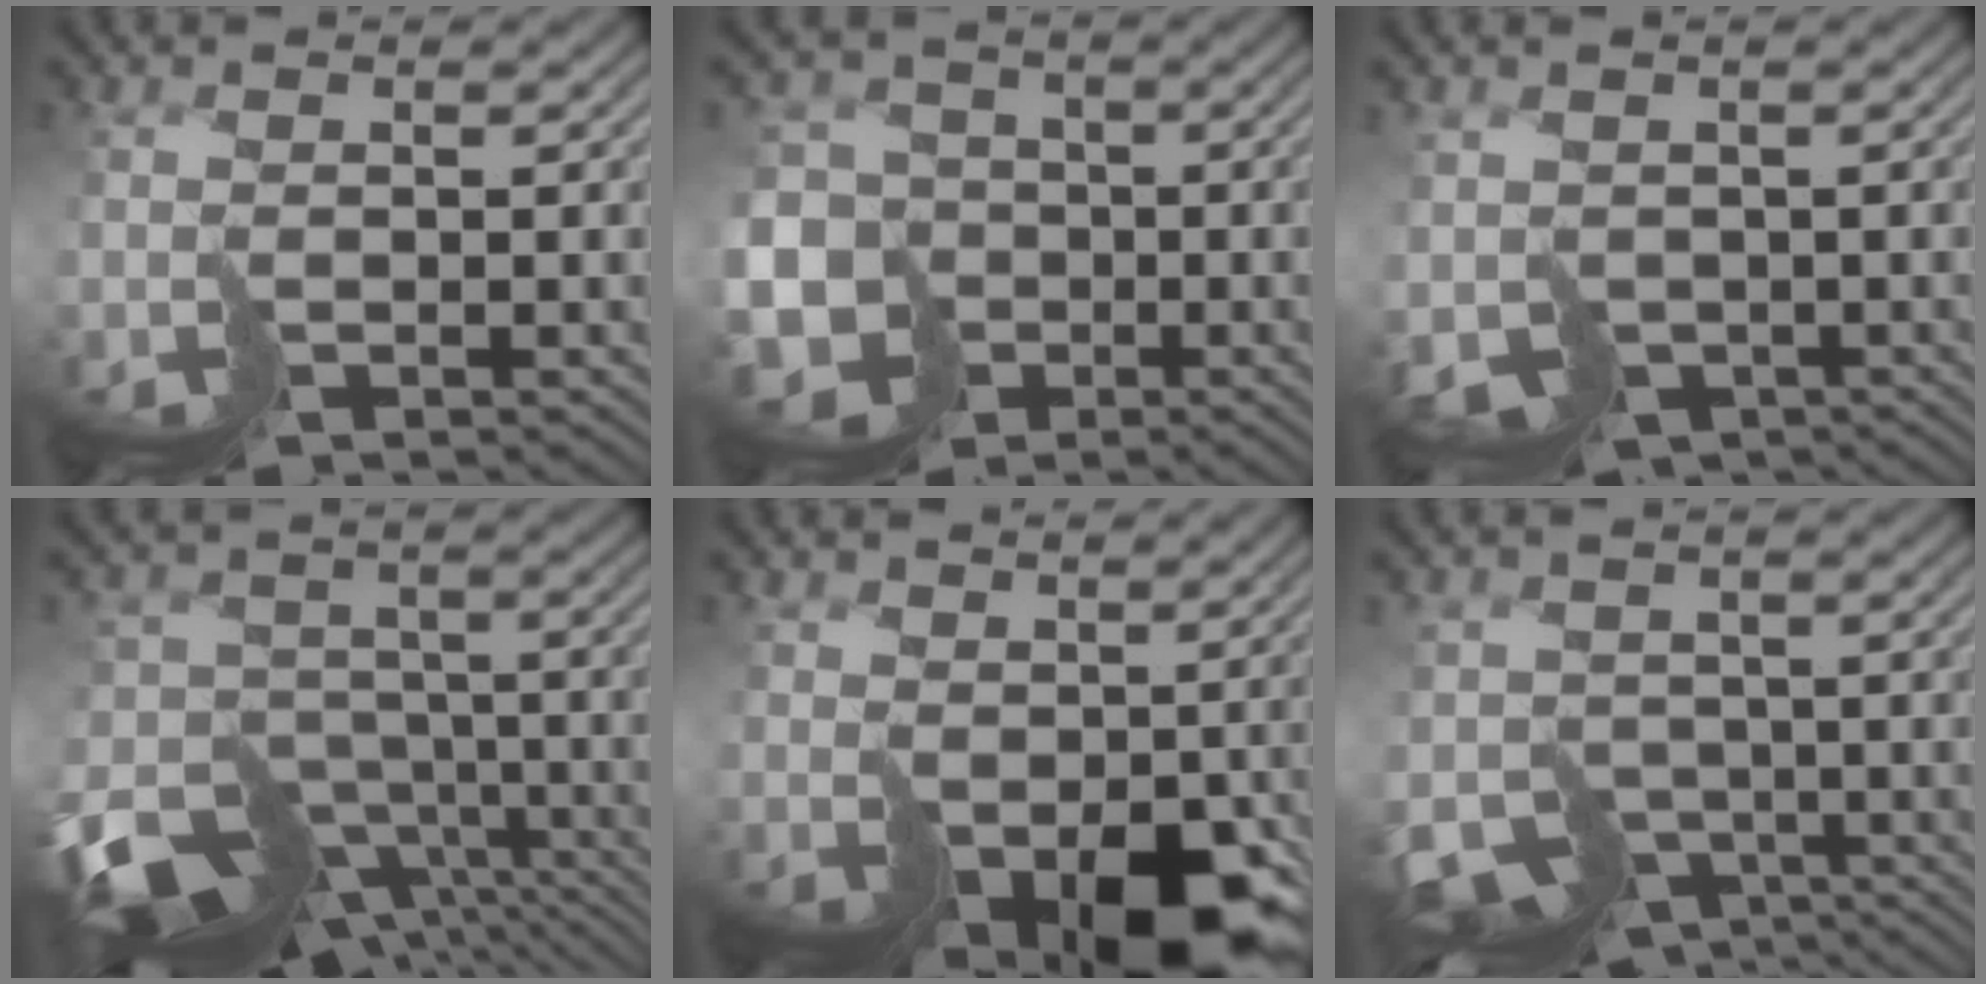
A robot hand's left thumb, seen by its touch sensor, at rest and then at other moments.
{"total": 12.7, "force": [-5.8, 10.5, 4.2], "torque": [-0.118, -0.057, -0.103]}
{"total": 3.6, "force": [-0.8, 3.3, 1.4], "torque": [-0.032, -0.033, -0.007]}
{"total": 15.2, "force": [-9.6, 9.0, 7.6], "torque": [-0.176, -0.038, -0.121]}
{"total": 9.4, "force": [-0.2, 6.3, 7.0], "torque": [-0.132, -0.044, 0.031]}
{"total": 7.4, "force": [-3.9, 5.5, 2.9], "torque": [-0.064, -0.027, -0.052]}